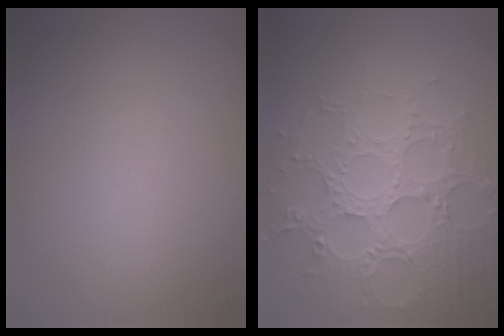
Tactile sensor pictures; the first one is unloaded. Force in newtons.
{"total": 5.8, "press": 5.2, "slide": 2.5}